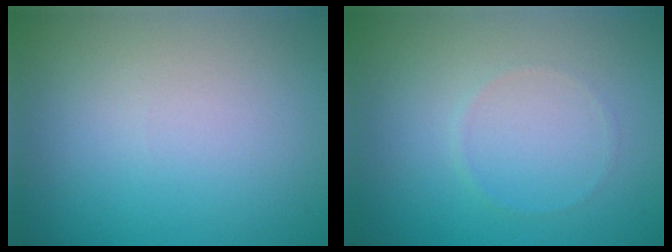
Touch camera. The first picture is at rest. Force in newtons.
{"total": 0.5, "press": 0.5, "slide": 0.1}